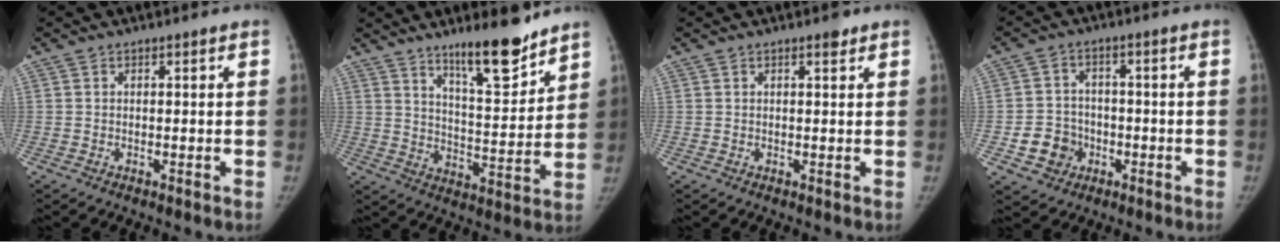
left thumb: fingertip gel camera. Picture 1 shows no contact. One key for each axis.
{"total": 12.8, "fx": 9.8, "fy": 2.9, "fz": 7.8, "tx": -0.099, "ty": -0.077, "tz": 0.161}
{"total": 1.4, "fx": 0.9, "fy": 0.6, "fz": 0.8, "tx": -0.005, "ty": -0.004, "tz": 0.011}
{"total": 6.9, "fx": -2.5, "fy": 6.2, "fz": 1.9, "tx": -0.004, "ty": 0.020, "tz": -0.038}